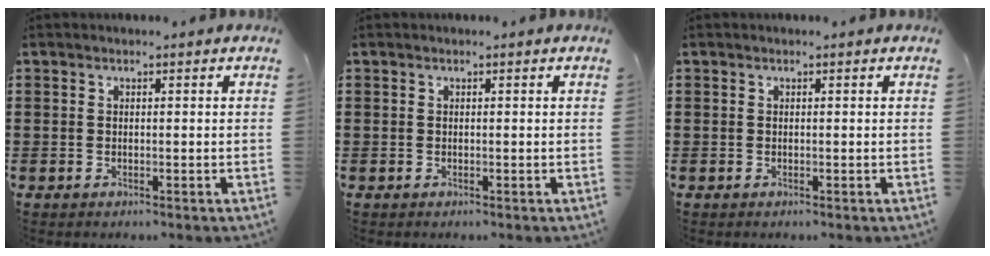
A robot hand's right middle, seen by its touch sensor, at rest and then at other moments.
{"total": 0.0}
{"total": 0.0}